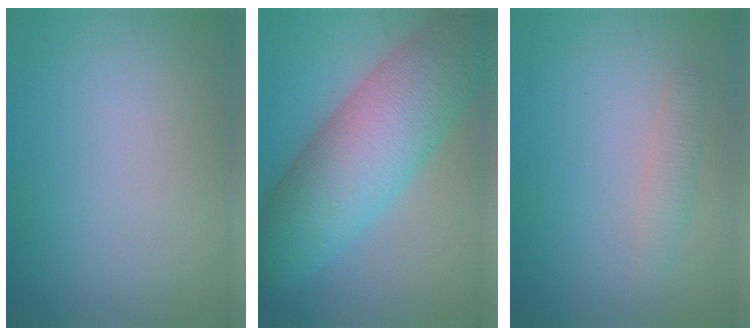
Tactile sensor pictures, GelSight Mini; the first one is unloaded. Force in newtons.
{"total": 10.9, "press": 10.9, "slide": 0.3}
{"total": 1.4, "press": 1.4, "slide": 0.0}